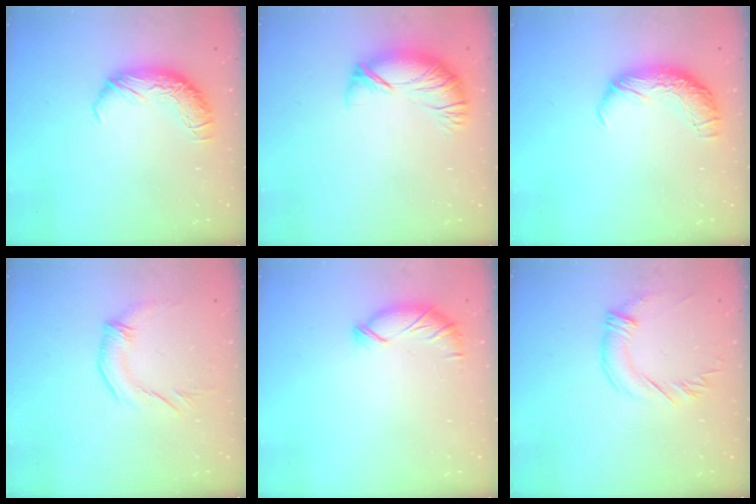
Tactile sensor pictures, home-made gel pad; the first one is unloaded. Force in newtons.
{"total": 3.1, "press": 2.4, "slide": 2.0}
{"total": 1.5, "press": 0.9, "slide": 1.2}
{"total": 1.1, "press": 0.9, "slide": 0.7}
{"total": 6.4, "press": 6.4, "slide": 0.6}
{"total": 2.1, "press": 1.8, "slide": 1.0}